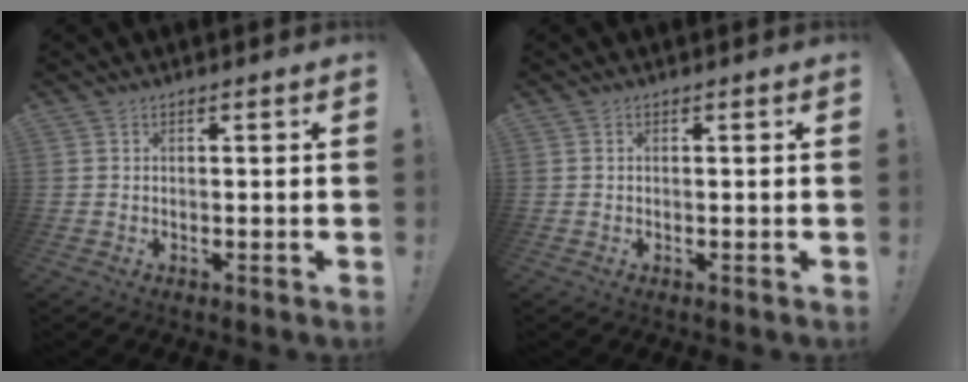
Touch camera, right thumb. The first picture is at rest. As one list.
[{"total": 0.0}]